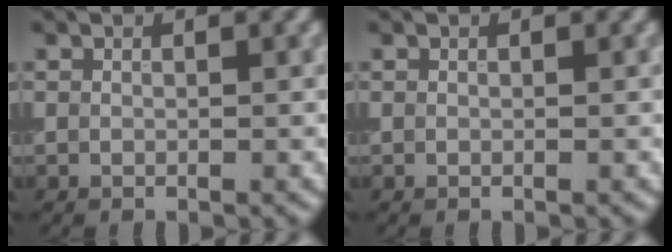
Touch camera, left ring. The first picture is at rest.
{"total": 0.0}